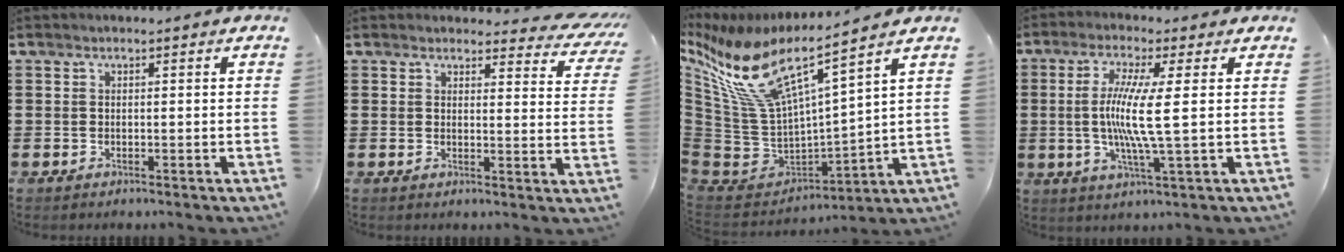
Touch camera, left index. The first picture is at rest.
{"total": 3.6, "force": [3.2, 1.0, 1.3], "torque": [-0.022, -0.016, 0.054]}
{"total": 11.3, "force": [7.1, 2.5, 8.4], "torque": [-0.216, -0.066, 0.114]}
{"total": 8.6, "force": [0.5, 0.1, 8.5], "torque": [-0.173, -0.013, 0.001]}